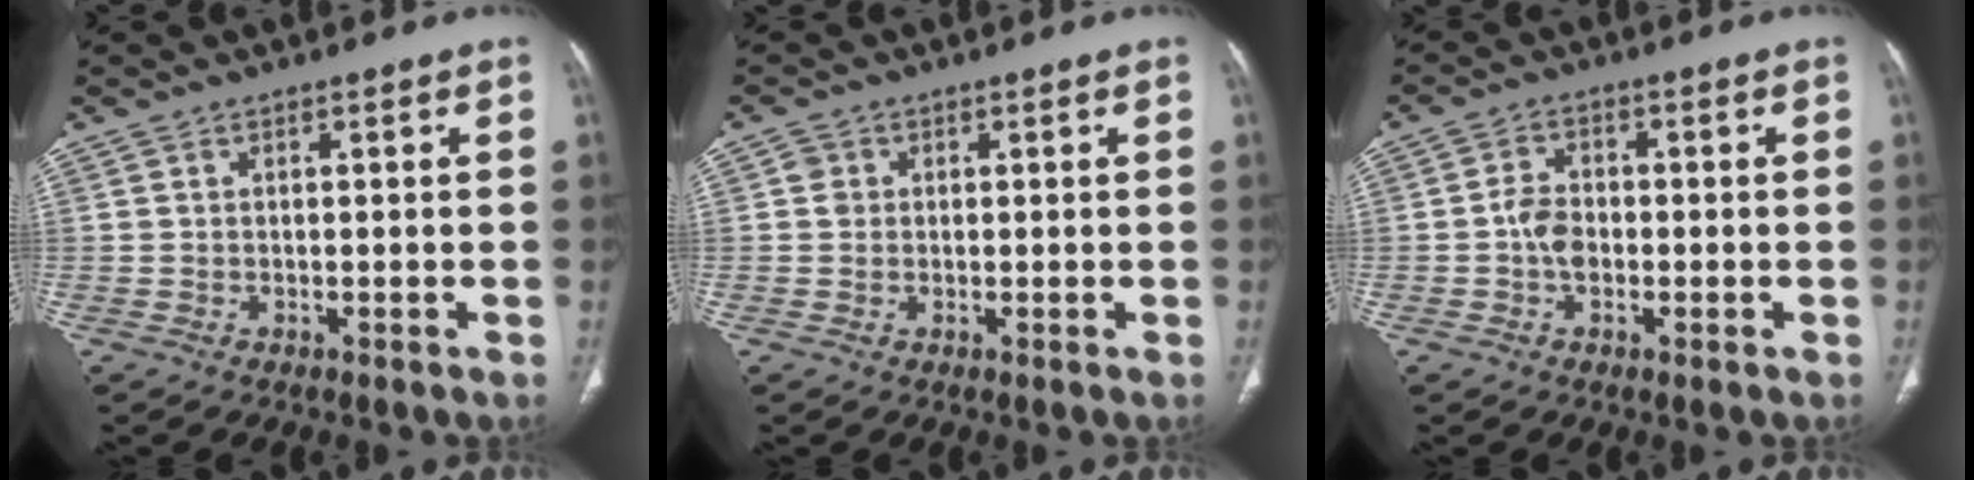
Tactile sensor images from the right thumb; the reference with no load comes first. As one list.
[{"total": 1.7, "force": [0.4, 1.6, 0.4], "torque": [0.001, 0.001, 0.003]}, {"total": 4.2, "force": [-0.8, 3.0, 2.9], "torque": [-0.049, 0.012, -0.020]}]